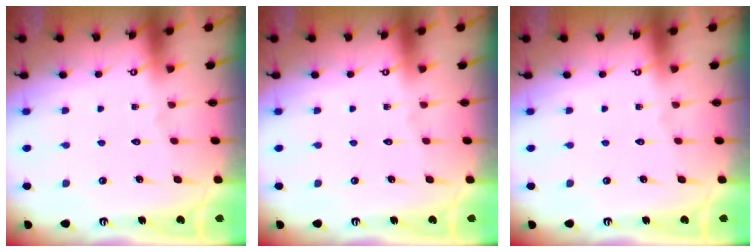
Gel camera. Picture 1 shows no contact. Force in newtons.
{"total": 0.0}
{"total": 0.0}